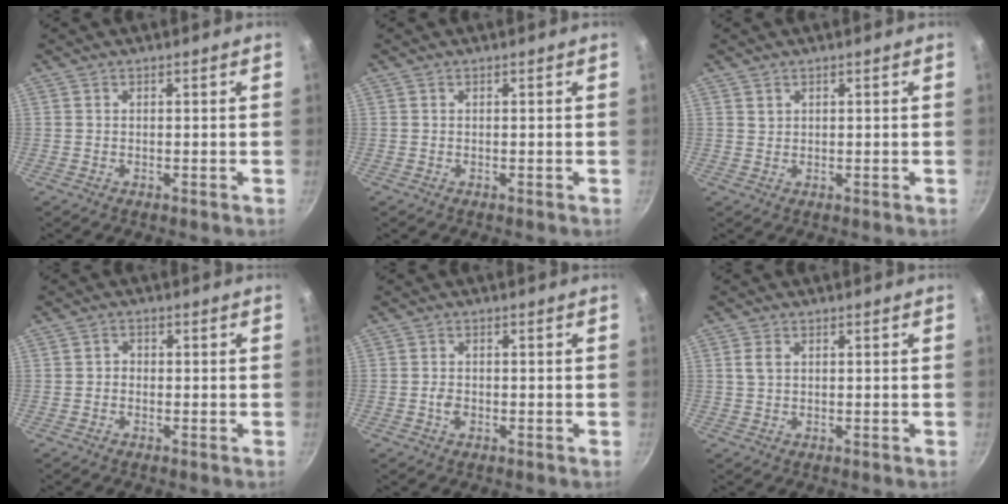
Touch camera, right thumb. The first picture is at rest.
{"total": 0.0}
{"total": 0.9, "force": [0.6, 0.6, 0.2], "torque": [0.001, 0.001, 0.013]}
{"total": 1.6, "force": [-0.4, 1.4, 0.7], "torque": [-0.007, 0.008, -0.010]}
{"total": 2.1, "force": [-0.6, 1.5, 1.3], "torque": [-0.021, 0.008, -0.012]}
{"total": 2.2, "force": [0.6, 1.5, 1.5], "torque": [-0.024, 0.003, 0.011]}